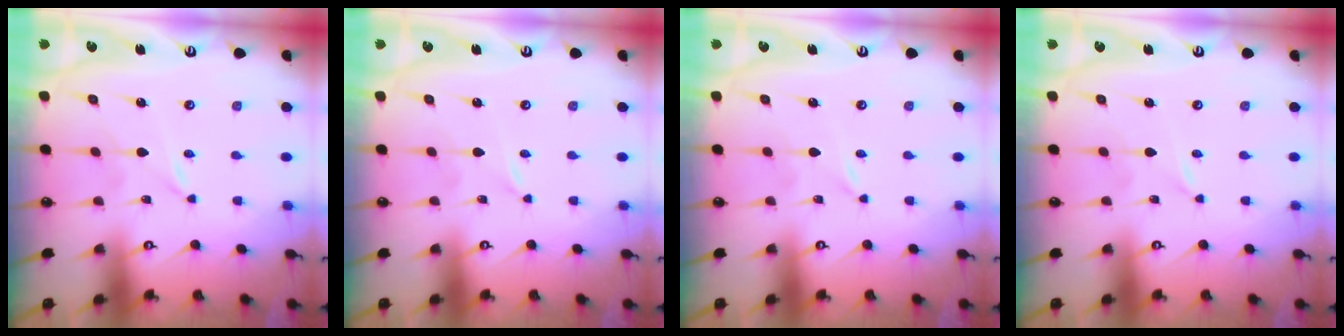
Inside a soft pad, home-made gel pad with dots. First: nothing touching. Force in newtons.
{"total": 0.0}
{"total": 0.0}
{"total": 0.0}